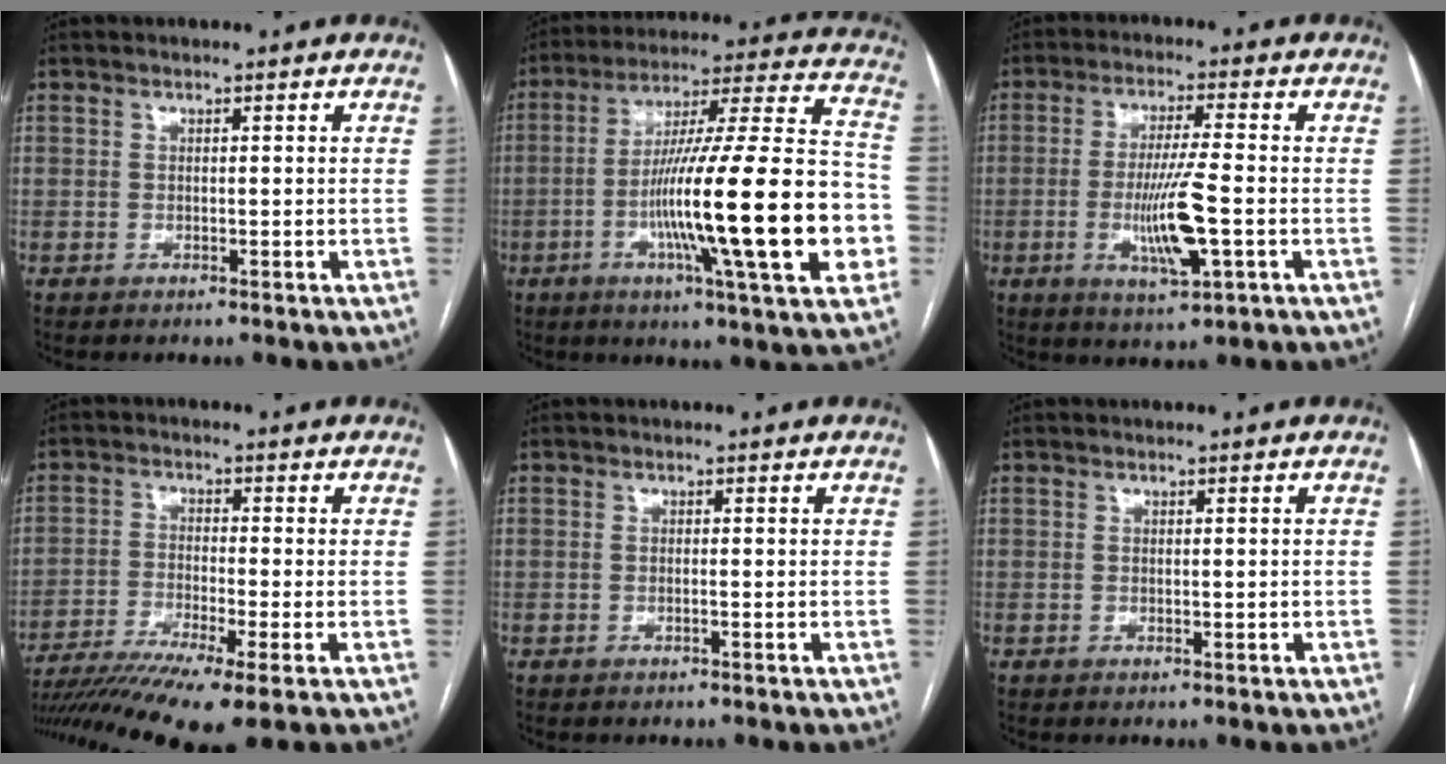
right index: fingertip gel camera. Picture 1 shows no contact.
{"total": 27.2, "force": [-6.2, 1.4, 26.4], "torque": [-0.372, -0.006, -0.107]}
{"total": 9.4, "force": [-2.1, 0.6, 9.1], "torque": [-0.172, -0.015, -0.038]}
{"total": 13.4, "force": [-9.8, 0.3, 9.2], "torque": [-0.161, -0.025, -0.163]}
{"total": 0.0}
{"total": 0.5, "force": [0.1, 0.2, 0.4], "torque": [-0.010, -0.002, 0.004]}